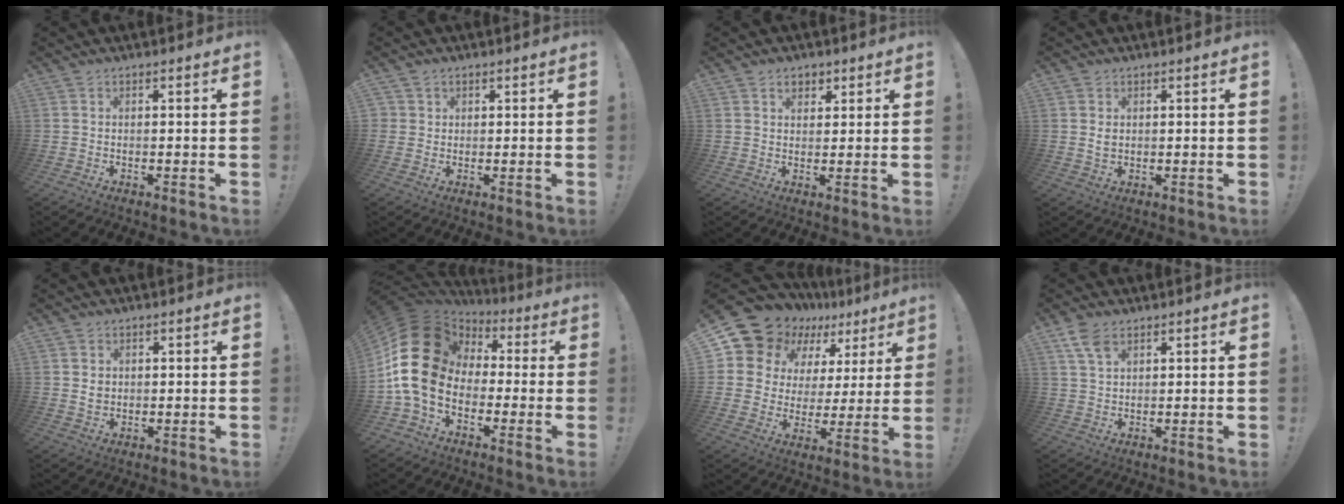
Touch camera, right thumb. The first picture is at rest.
{"total": 1.9, "force": [0.9, 1.7, 0.3], "torque": [-0.008, -0.001, 0.017]}
{"total": 3.8, "force": [2.1, 2.8, 1.6], "torque": [-0.022, 0.000, 0.037]}
{"total": 1.9, "force": [0.7, 1.4, 1.1], "torque": [-0.023, 0.002, 0.014]}
{"total": 2.2, "force": [0.7, 1.9, 0.8], "torque": [-0.010, 0.000, 0.013]}
{"total": 20.0, "force": [0.4, 14.6, 13.7], "torque": [-0.265, 0.009, 0.022]}
{"total": 14.2, "force": [11.5, 7.5, 3.8], "torque": [-0.078, -0.093, 0.223]}
{"total": 5.7, "force": [3.4, 2.9, 3.5], "torque": [-0.070, -0.010, 0.067]}